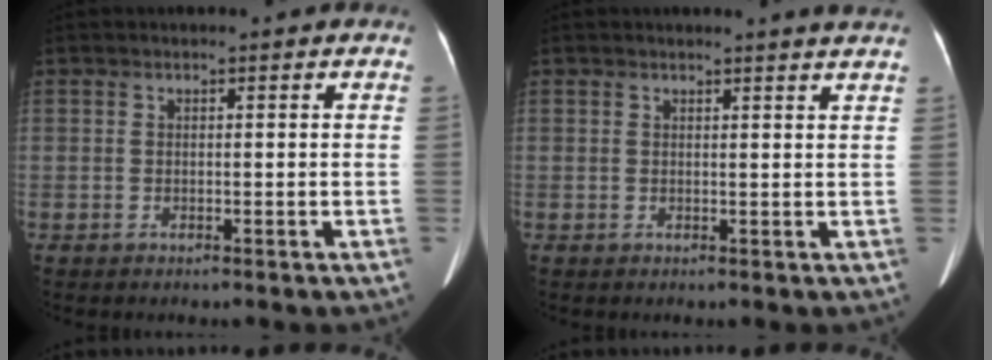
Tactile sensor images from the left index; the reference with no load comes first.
{"total": 3.5, "force": [3.2, -0.6, 1.2], "torque": [-0.018, -0.004, 0.025]}